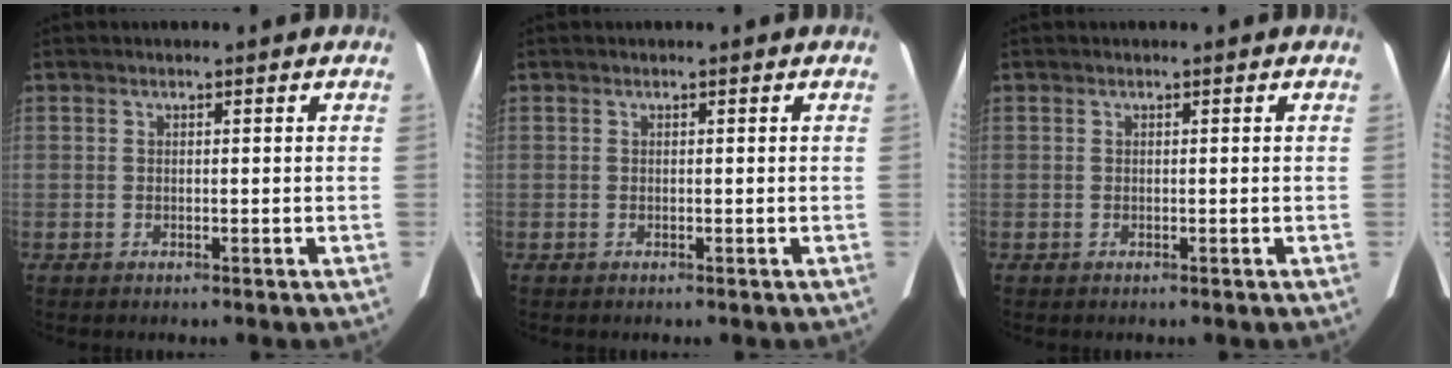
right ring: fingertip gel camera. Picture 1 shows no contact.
{"total": 0.0}
{"total": 0.0}